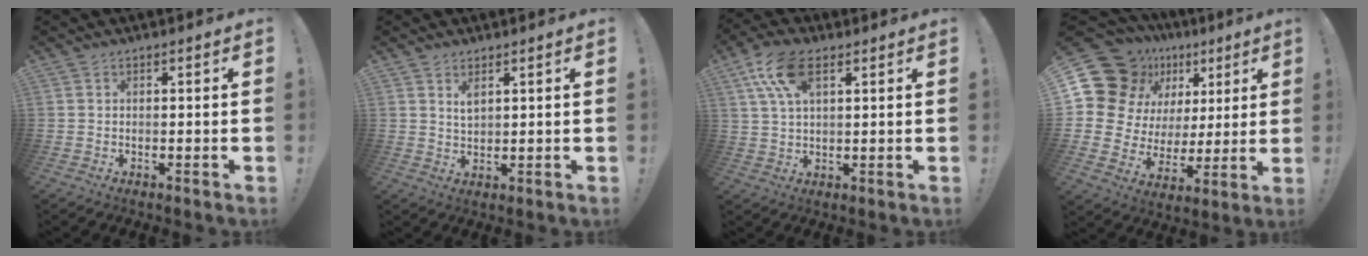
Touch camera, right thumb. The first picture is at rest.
{"total": 2.8, "force": [1.9, 1.0, 1.6], "torque": [-0.013, -0.017, 0.031]}
{"total": 11.4, "force": [5.2, 5.6, 8.5], "torque": [-0.157, -0.006, 0.099]}
{"total": 17.7, "force": [9.9, 12.9, 7.1], "torque": [-0.102, -0.070, 0.214]}